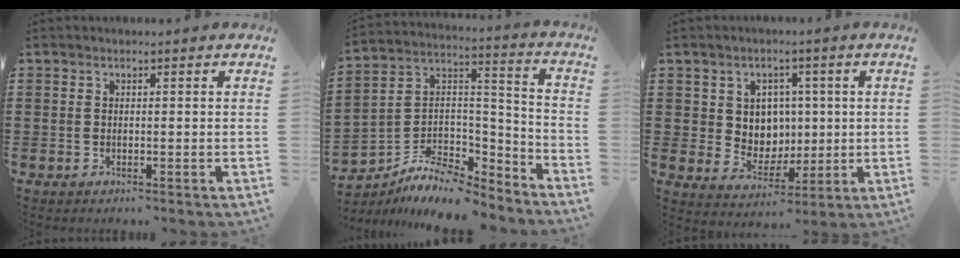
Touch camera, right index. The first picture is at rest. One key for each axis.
{"total": 8.2, "fx": -6.7, "fy": 3.6, "fz": 3.0, "tx": -0.060, "ty": 0.013, "tz": -0.129}
{"total": 5.3, "fx": 1.7, "fy": 4.9, "fz": 1.1, "tx": -0.034, "ty": -0.001, "tz": 0.029}